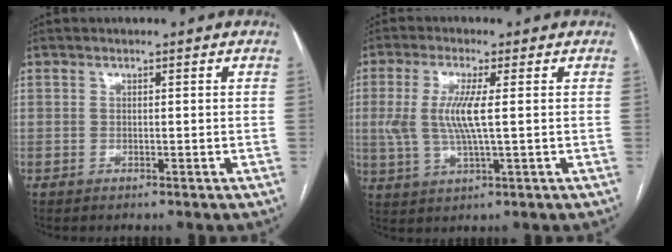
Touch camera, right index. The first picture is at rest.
{"total": 6.9, "force": [0.6, 0.9, 6.8], "torque": [-0.157, 0.001, 0.014]}